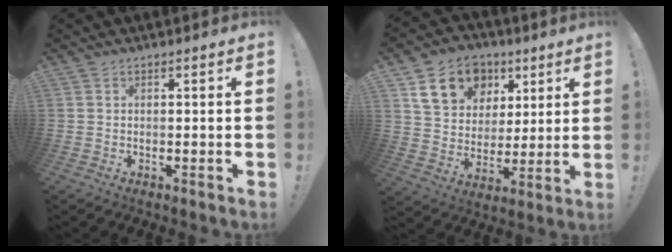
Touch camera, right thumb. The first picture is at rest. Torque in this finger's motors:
{"motor_torque": [1.66, 1.68, 0.01, 0.00, 0.00]}